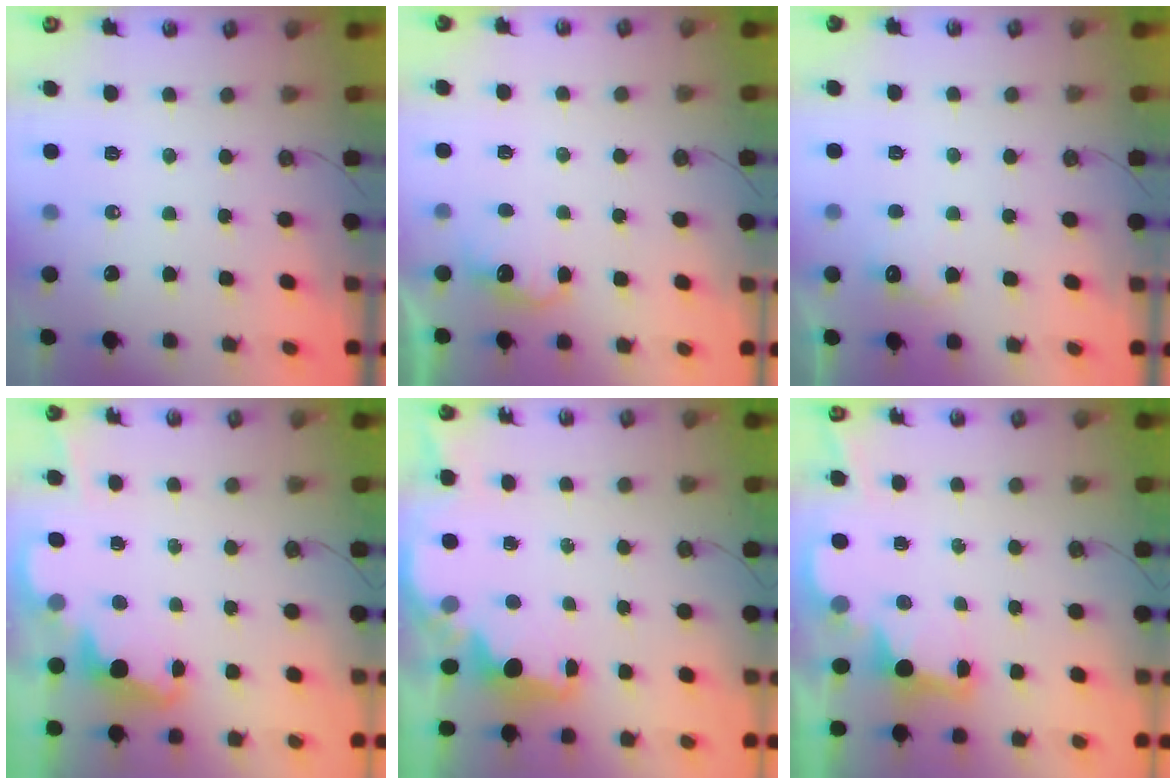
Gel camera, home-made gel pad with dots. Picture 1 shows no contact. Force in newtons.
{"total": 4.5, "press": 4.4, "slide": 1.0}
{"total": 5.7, "press": 5.6, "slide": 1.3}
{"total": 2.3, "press": 2.3, "slide": 0.5}
{"total": 1.9, "press": 1.8, "slide": 0.7}
{"total": 2.4, "press": 2.3, "slide": 0.7}